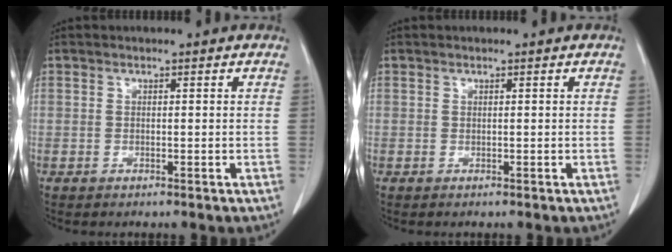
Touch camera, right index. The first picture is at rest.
{"total": 0.0}